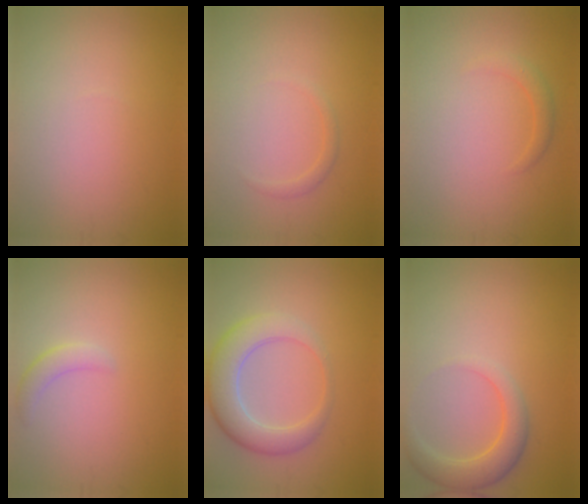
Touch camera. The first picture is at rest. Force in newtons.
{"total": 0.9, "press": 0.9, "slide": 0.1}
{"total": 1.3, "press": 1.3, "slide": 0.1}
{"total": 1.6, "press": 1.6, "slide": 0.0}
{"total": 5.7, "press": 5.7, "slide": 0.3}
{"total": 3.4, "press": 3.4, "slide": 0.3}